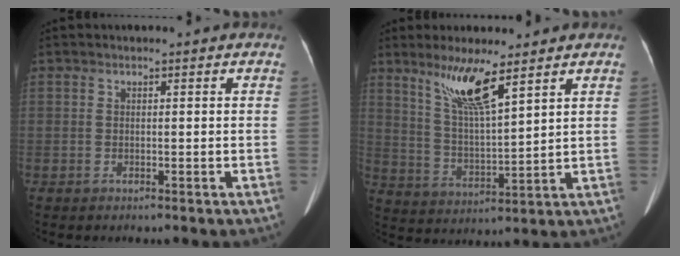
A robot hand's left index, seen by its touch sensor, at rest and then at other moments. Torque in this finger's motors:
{"motor_torque": [0.40, -0.69, 0.60, 0.18]}